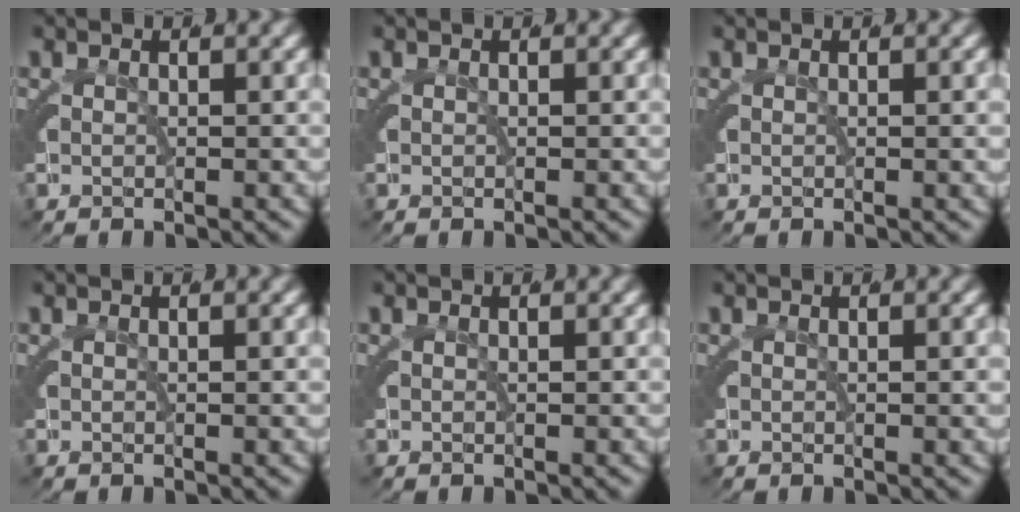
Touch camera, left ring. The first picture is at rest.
{"total": 0.0}
{"total": 0.0}
{"total": 0.0}
{"total": 0.0}
{"total": 0.0}